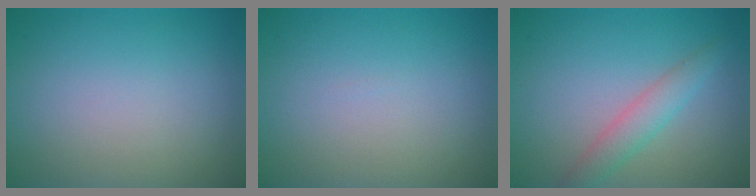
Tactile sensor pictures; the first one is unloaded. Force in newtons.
{"total": 0.0}
{"total": 2.7, "press": 2.7, "slide": 0.1}